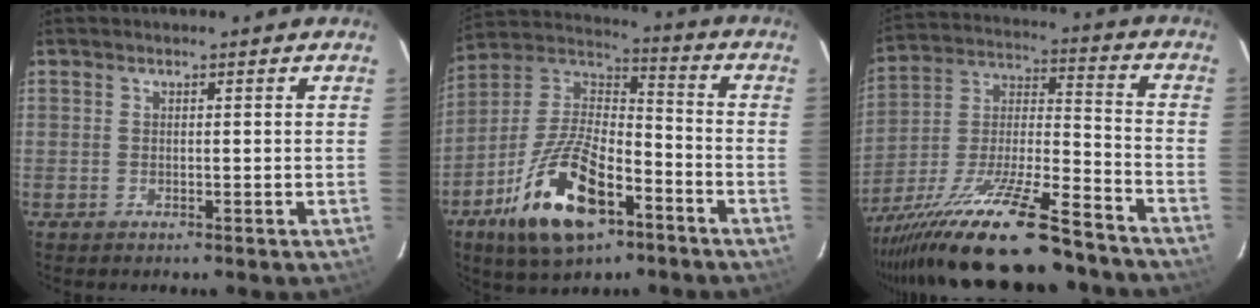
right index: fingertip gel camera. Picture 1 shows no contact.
{"total": 19.5, "force": [-9.8, 8.6, 14.5], "torque": [-0.297, -0.009, -0.173]}
{"total": 26.2, "force": [-20.6, 4.5, 15.5], "torque": [-0.288, -0.041, -0.329]}